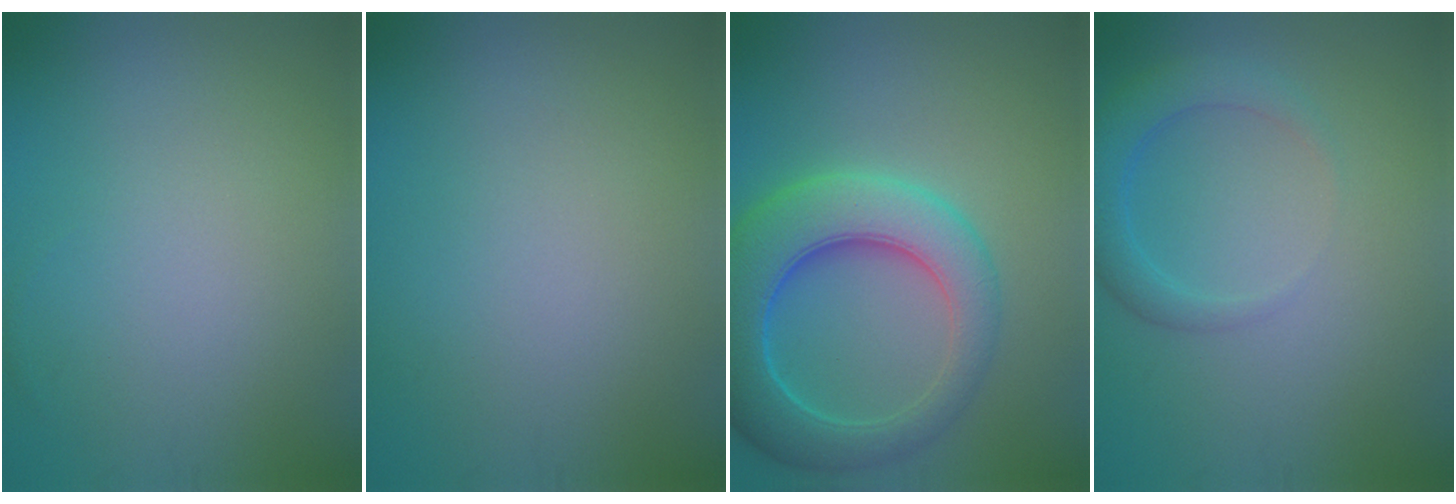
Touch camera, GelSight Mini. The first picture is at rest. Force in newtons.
{"total": 0.0}
{"total": 8.4, "press": 8.4, "slide": 0.4}
{"total": 2.9, "press": 2.9, "slide": 0.2}